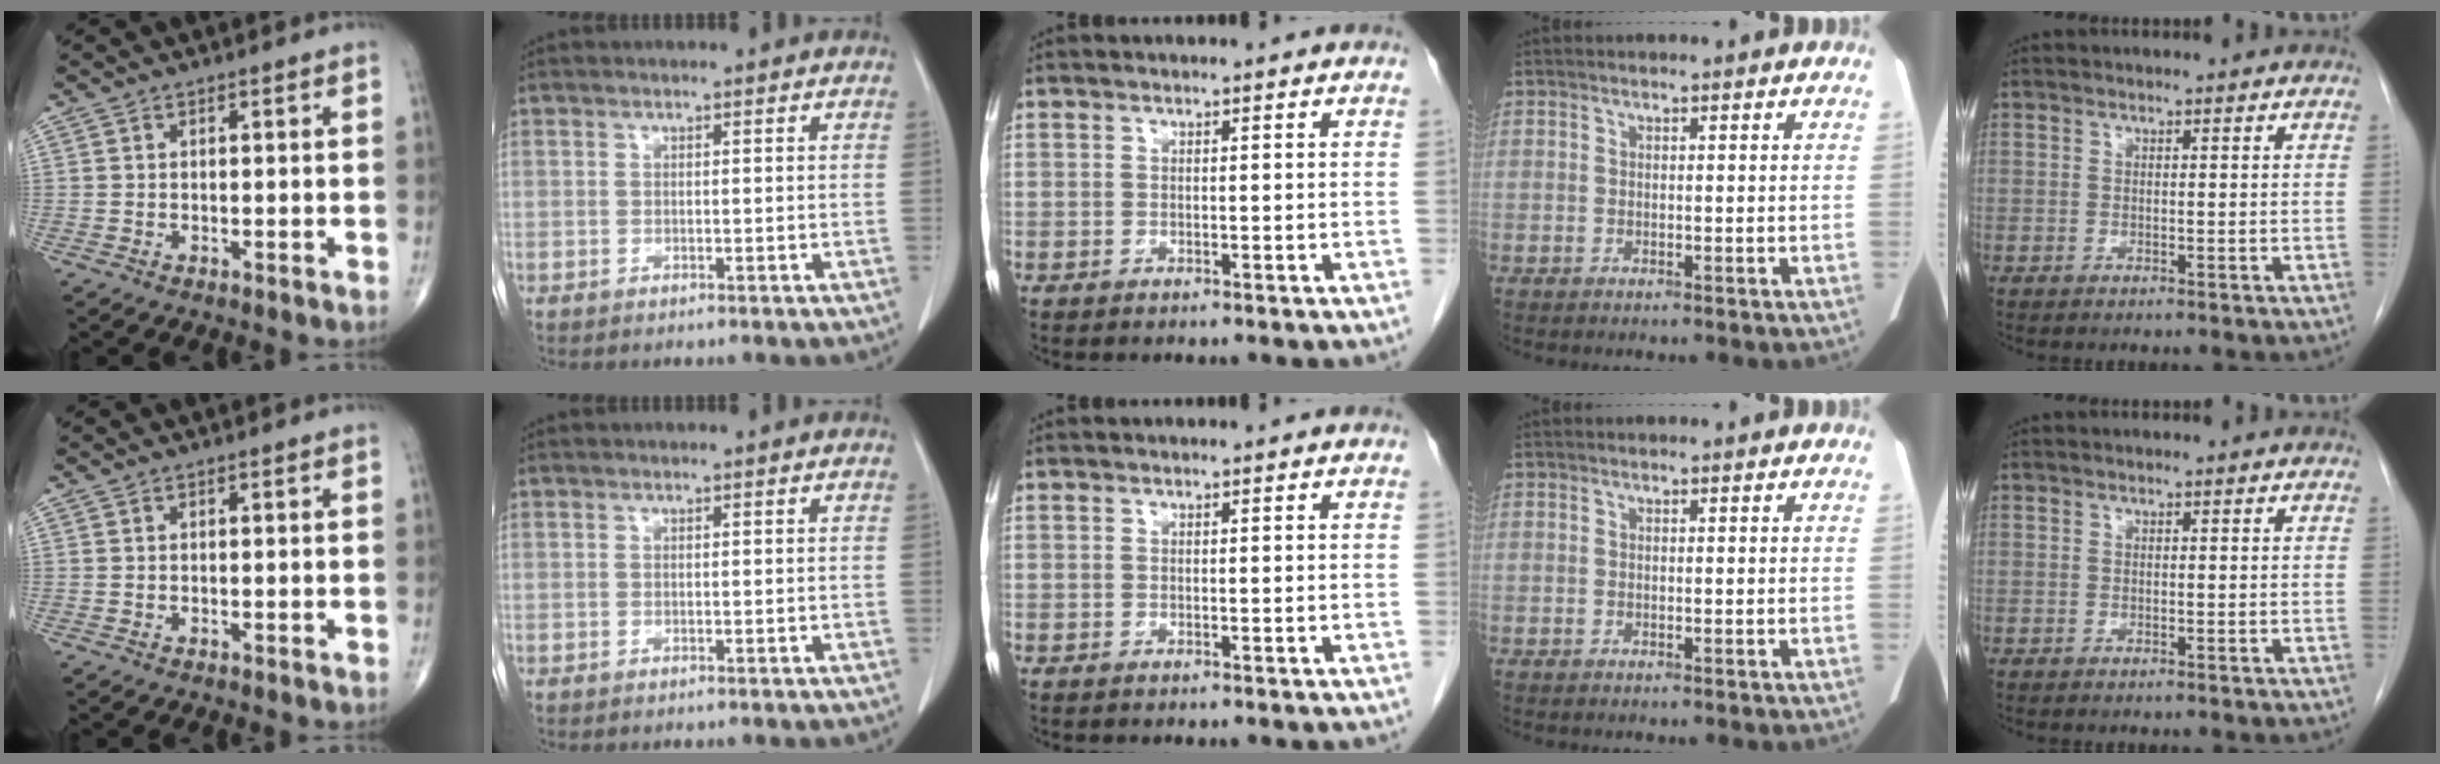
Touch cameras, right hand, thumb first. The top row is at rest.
{}